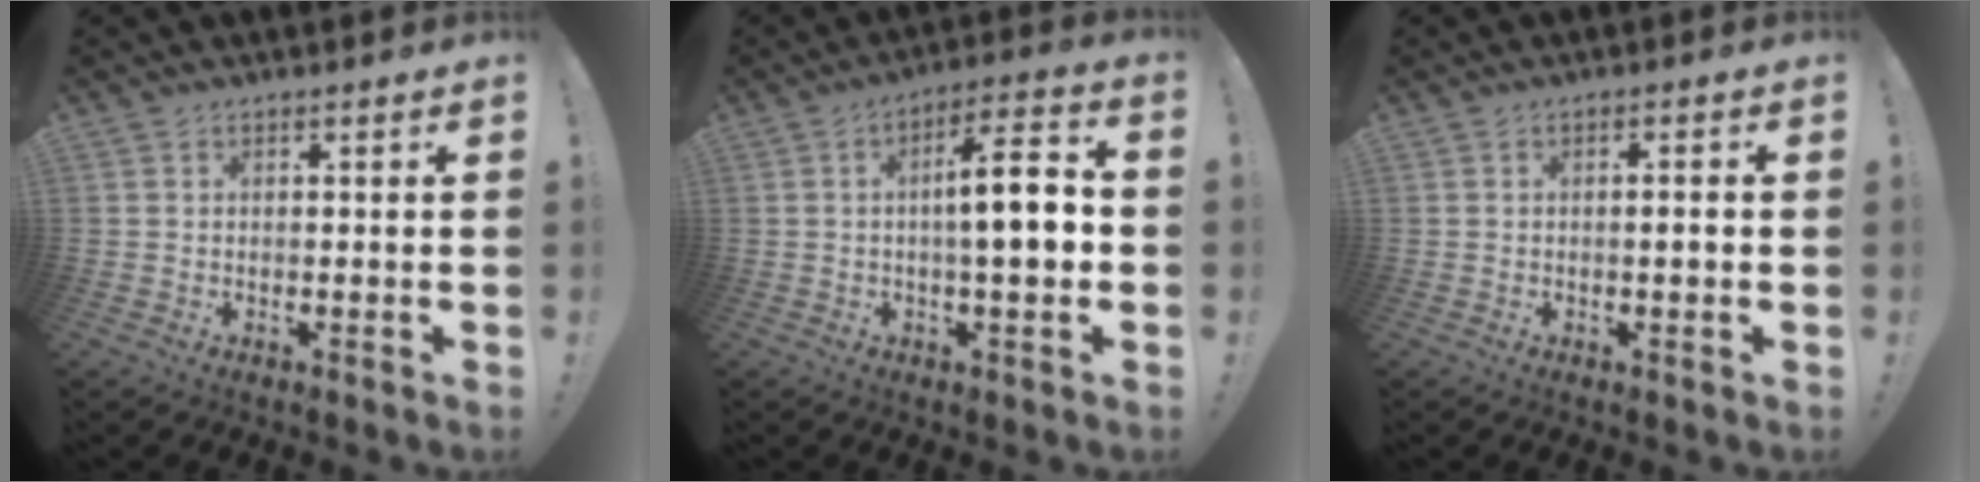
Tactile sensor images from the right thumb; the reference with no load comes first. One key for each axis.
{"total": 11.6, "fx": -0.7, "fy": 2.7, "fz": 11.3, "tx": -0.169, "ty": 0.008, "tz": -0.019}
{"total": 2.4, "fx": -0.4, "fy": -0.1, "fz": 2.3, "tx": -0.041, "ty": 0.000, "tz": -0.010}